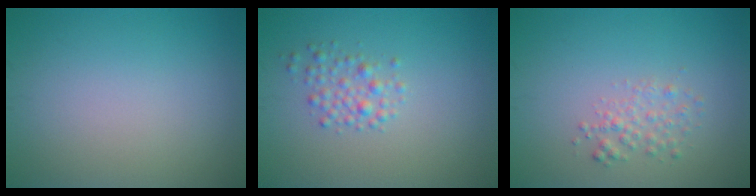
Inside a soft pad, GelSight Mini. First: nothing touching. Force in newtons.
{"total": 2.0, "press": 2.0, "slide": 0.0}
{"total": 1.7, "press": 1.7, "slide": 0.1}